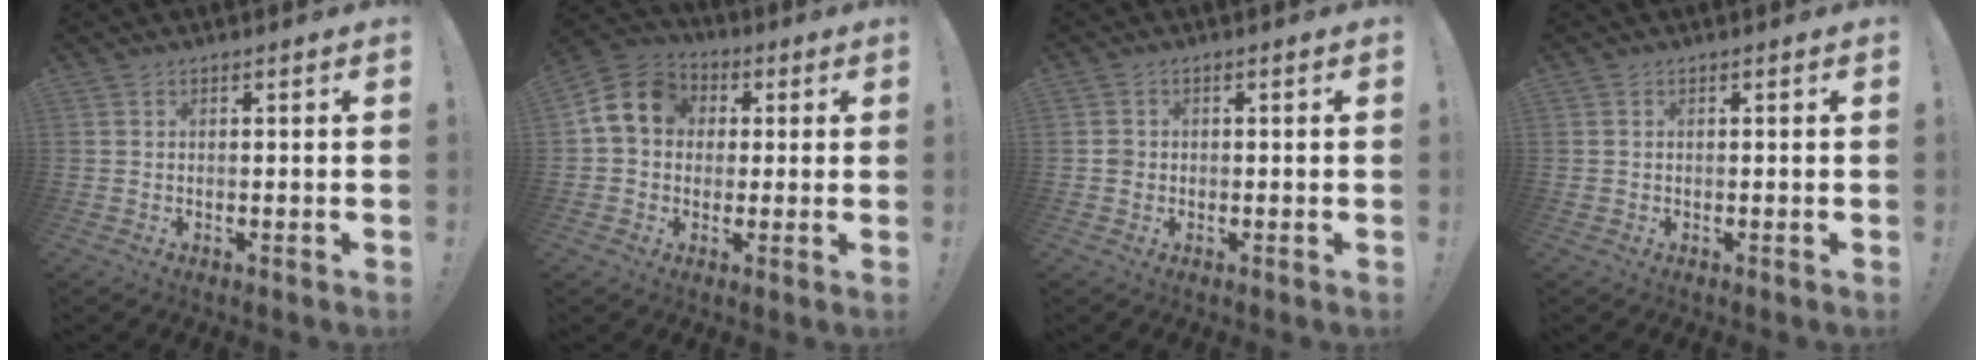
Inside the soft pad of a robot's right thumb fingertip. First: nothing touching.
{"total": 11.5, "force": [2.6, 9.5, 5.9], "torque": [-0.095, 0.006, 0.057]}
{"total": 1.6, "force": [-0.3, 1.5, 0.6], "torque": [-0.005, 0.004, -0.006]}
{"total": 0.6, "force": [-0.2, 0.6, -0.1], "torque": [-0.006, 0.006, -0.002]}